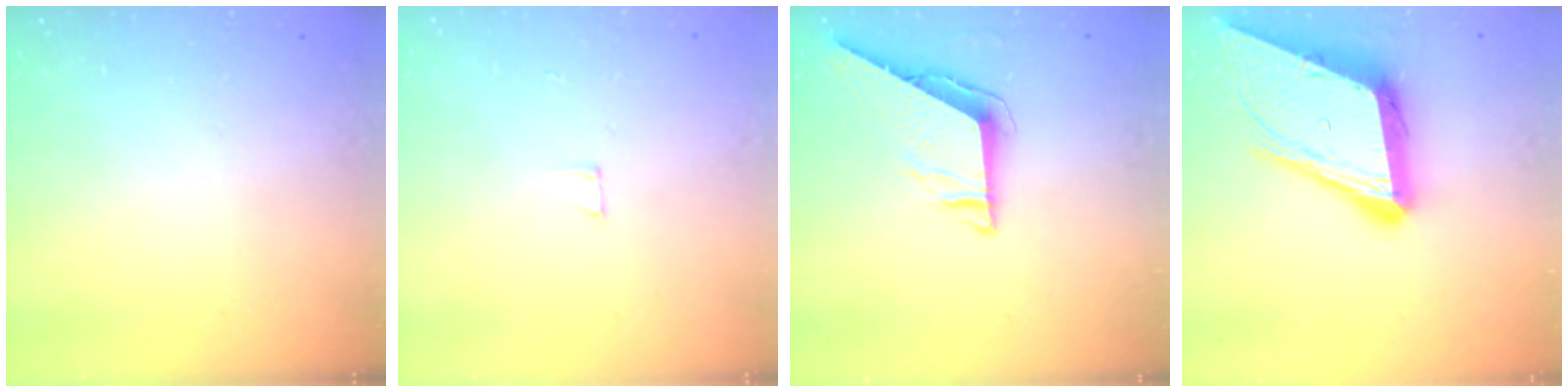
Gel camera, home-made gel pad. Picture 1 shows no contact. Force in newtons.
{"total": 2.5, "press": 2.5, "slide": 0.2}
{"total": 7.2, "press": 7.2, "slide": 0.5}
{"total": 17.7, "press": 17.2, "slide": 4.0}